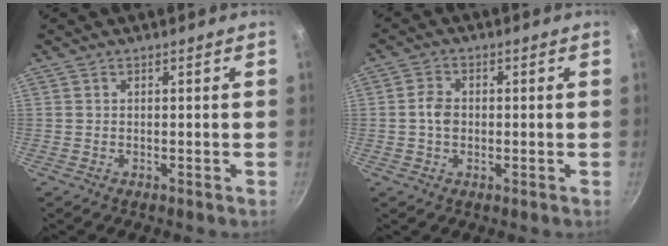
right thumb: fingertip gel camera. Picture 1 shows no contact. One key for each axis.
{"total": 3.8, "fx": -0.4, "fy": 2.8, "fz": 2.5, "tx": -0.040, "ty": 0.011, "tz": -0.014}